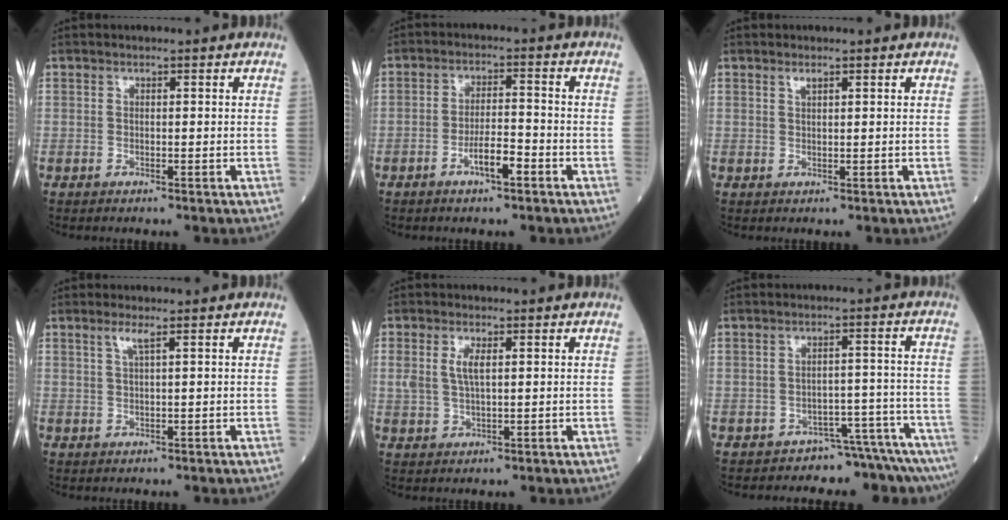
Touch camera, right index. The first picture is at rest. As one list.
[{"total": 4.7, "force": [-2.5, 0.9, 3.9], "torque": [-0.069, 0.001, -0.046]}, {"total": 0.9, "force": [0.7, 0.1, 0.6], "torque": [-0.013, -0.001, 0.013]}, {"total": 1.7, "force": [1.0, -0.2, 1.4], "torque": [-0.035, 0.001, 0.020]}, {"total": 3.5, "force": [1.0, 1.4, 3.1], "torque": [-0.071, 0.006, 0.023]}, {"total": 5.9, "force": [-5.8, 0.3, 0.3], "torque": [0.020, 0.053, -0.076]}]